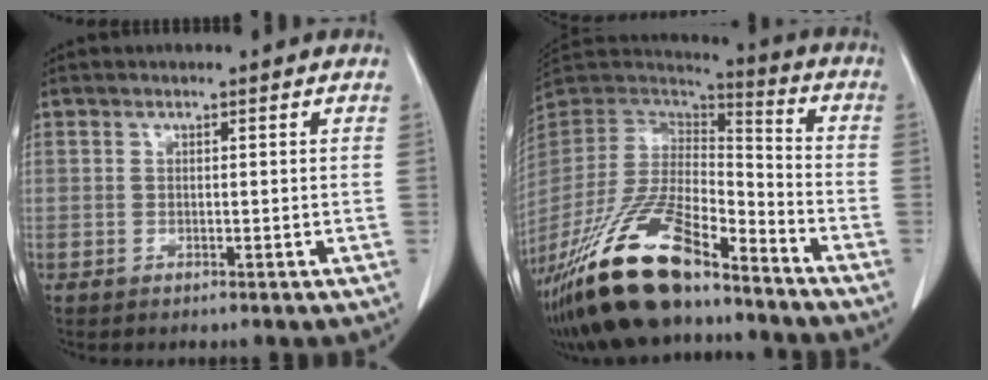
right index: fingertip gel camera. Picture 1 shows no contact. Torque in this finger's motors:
{"motor_torque": [0.98, -0.83, 0.41, 0.10]}